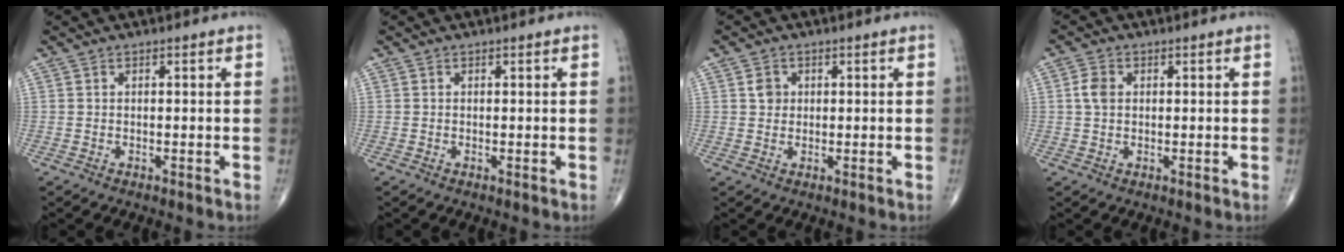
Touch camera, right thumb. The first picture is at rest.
{"total": 0.0}
{"total": 2.4, "force": [0.6, 2.1, 1.0], "torque": [-0.006, -0.001, 0.008]}
{"total": 3.1, "force": [0.5, 2.2, 2.1], "torque": [-0.041, 0.004, 0.006]}